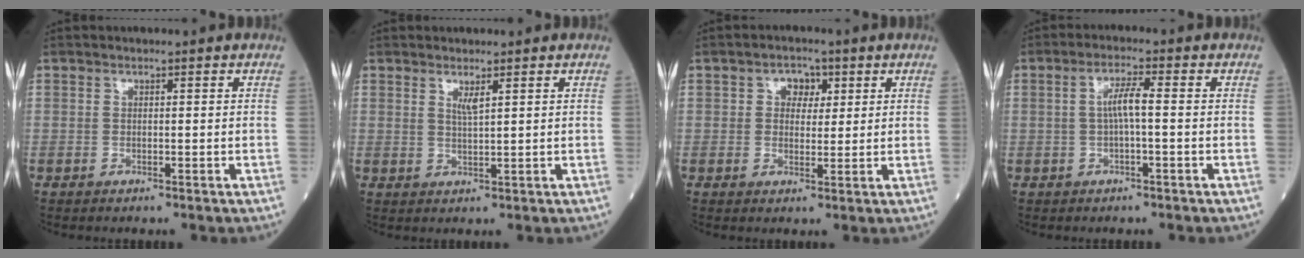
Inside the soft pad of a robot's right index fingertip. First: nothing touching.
{"total": 1.9, "force": [1.1, -0.1, 1.6], "torque": [-0.035, -0.006, 0.022]}
{"total": 3.5, "force": [1.3, 2.5, 2.1], "torque": [-0.026, 0.009, 0.018]}
{"total": 3.7, "force": [0.0, 0.2, 3.7], "torque": [-0.070, 0.008, 0.000]}